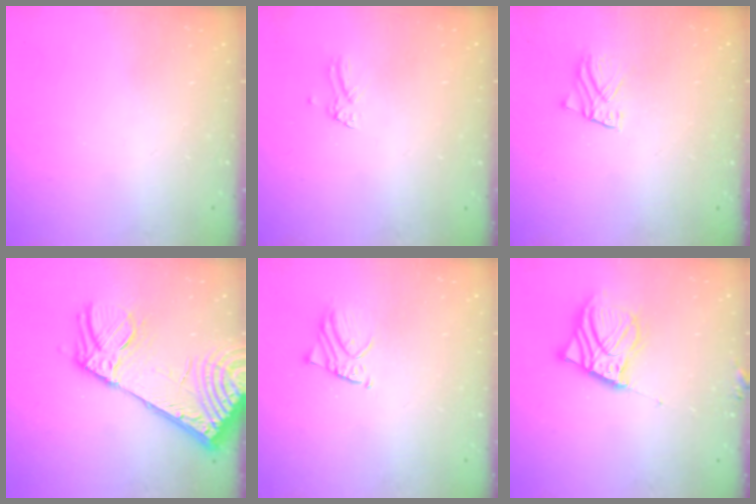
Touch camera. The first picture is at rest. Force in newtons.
{"total": 0.0}
{"total": 2.2, "press": 2.2, "slide": 0.2}
{"total": 21.0, "press": 20.4, "slide": 4.8}
{"total": 2.1, "press": 2.1, "slide": 0.2}
{"total": 11.5, "press": 11.3, "slide": 2.1}